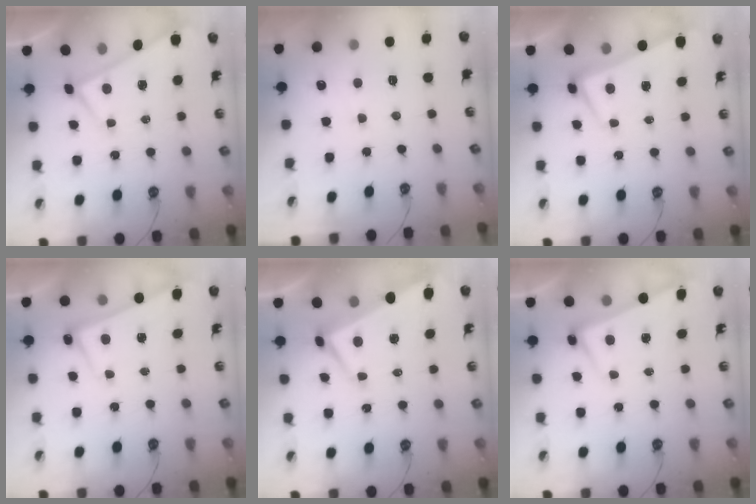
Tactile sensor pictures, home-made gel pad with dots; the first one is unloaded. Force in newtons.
{"total": 4.5, "press": 4.4, "slide": 0.4}
{"total": 2.0, "press": 1.8, "slide": 0.9}
{"total": 2.7, "press": 2.6, "slide": 0.5}
{"total": 1.6, "press": 0.8, "slide": 1.4}
{"total": 2.6, "press": 2.5, "slide": 0.7}